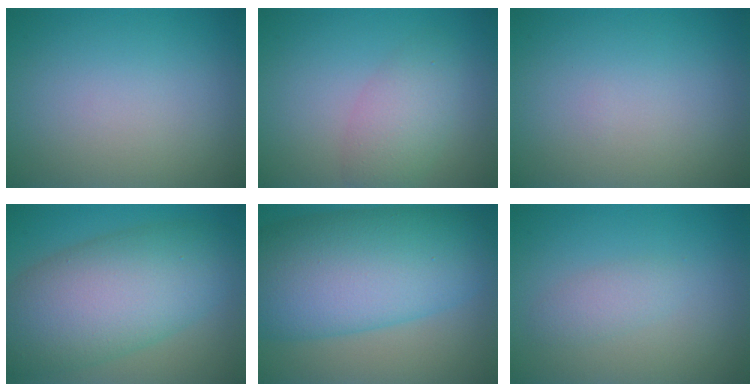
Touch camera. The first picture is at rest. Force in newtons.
{"total": 2.3, "press": 2.3, "slide": 0.2}
{"total": 0.0}
{"total": 10.7, "press": 10.7, "slide": 0.5}
{"total": 13.1, "press": 13.1, "slide": 0.2}
{"total": 1.6, "press": 1.6, "slide": 0.0}